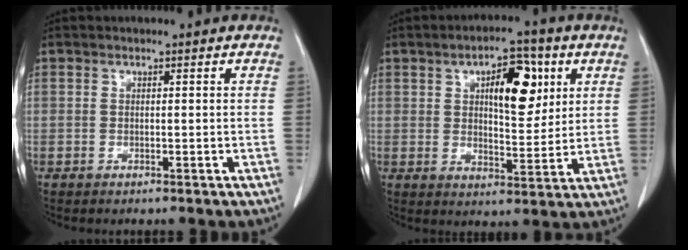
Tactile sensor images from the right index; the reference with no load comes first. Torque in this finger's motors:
{"motor_torque": [0.08, 0.08, 0.09, 0.01]}